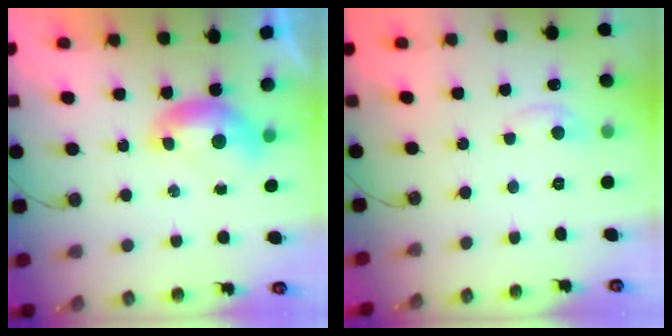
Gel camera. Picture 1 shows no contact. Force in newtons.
{"total": 0.8, "press": 0.6, "slide": 0.6}